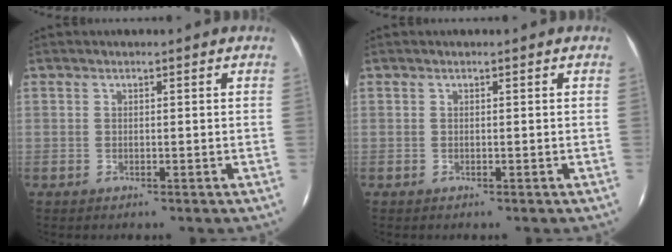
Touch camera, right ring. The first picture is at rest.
{"total": 0.0}